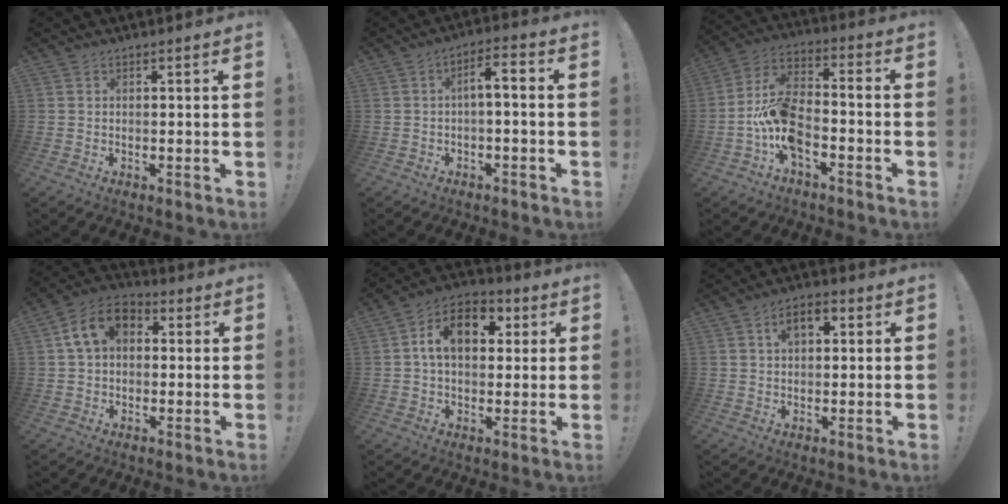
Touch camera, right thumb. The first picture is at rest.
{"total": 5.0, "force": [-1.6, 1.7, 4.5], "torque": [-0.077, 0.013, -0.029]}
{"total": 12.8, "force": [-6.3, 6.2, 9.3], "torque": [-0.195, 0.030, -0.109]}
{"total": 11.2, "force": [3.1, 7.8, 7.4], "torque": [-0.127, 0.015, 0.063]}
{"total": 12.6, "force": [3.0, 8.4, 9.0], "torque": [-0.132, 0.004, 0.054]}
{"total": 5.9, "force": [1.9, 3.7, 4.2], "torque": [-0.058, 0.005, 0.029]}